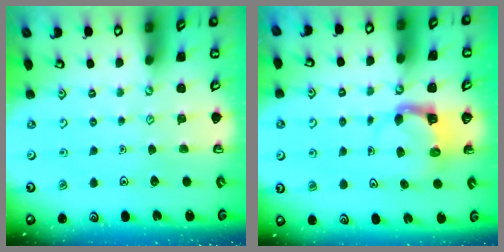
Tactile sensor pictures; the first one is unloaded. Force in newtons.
{"total": 3.9, "press": 3.9, "slide": 0.2}